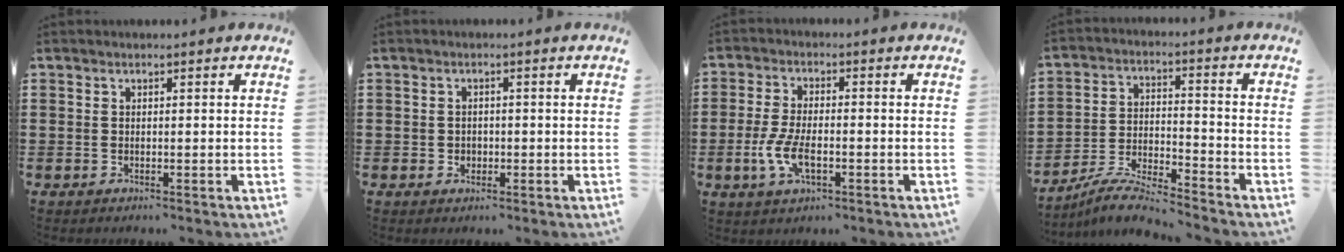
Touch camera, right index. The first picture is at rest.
{"total": 1.1, "force": [-0.3, 1.0, 0.4], "torque": [-0.012, 0.001, -0.006]}
{"total": 5.7, "force": [-1.7, 2.3, 5.0], "torque": [-0.113, -0.006, -0.036]}
{"total": 7.2, "force": [-6.9, 0.1, 2.1], "torque": [-0.055, 0.000, -0.136]}